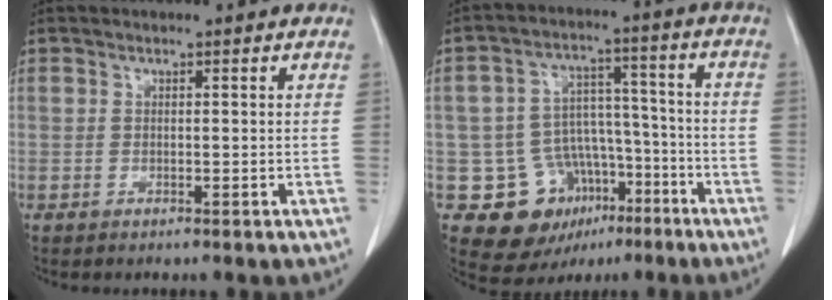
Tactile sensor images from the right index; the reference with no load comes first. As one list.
[{"total": 12.9, "force": [-5.8, 10.2, 5.4], "torque": [-0.084, 0.043, -0.073]}]